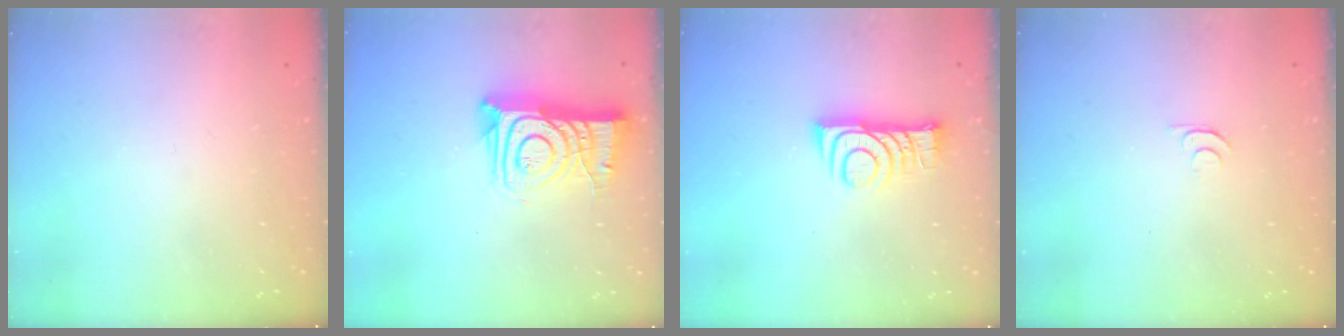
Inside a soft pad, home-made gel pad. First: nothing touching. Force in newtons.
{"total": 14.8, "press": 14.7, "slide": 1.6}
{"total": 9.3, "press": 9.3, "slide": 0.7}
{"total": 4.4, "press": 4.3, "slide": 0.6}